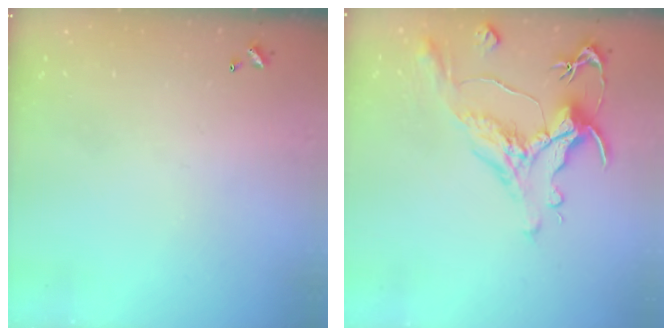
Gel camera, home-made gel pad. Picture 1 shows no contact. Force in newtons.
{"total": 1.7, "press": 0.9, "slide": 1.4}